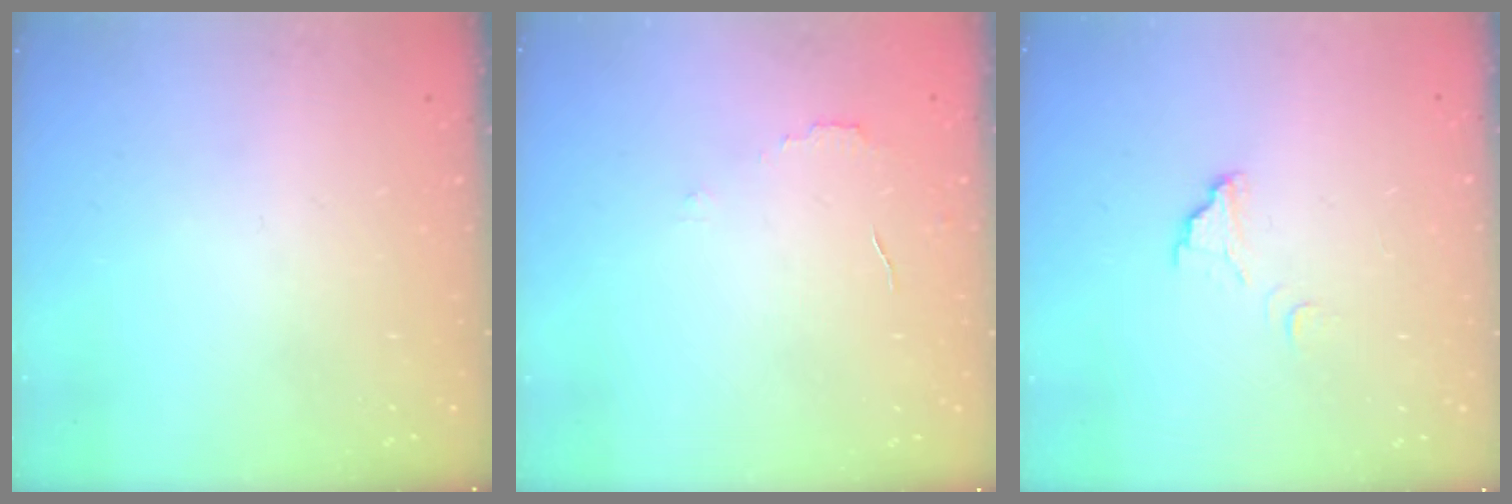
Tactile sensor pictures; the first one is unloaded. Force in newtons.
{"total": 2.9, "press": 2.9, "slide": 0.2}
{"total": 5.0, "press": 5.0, "slide": 0.4}